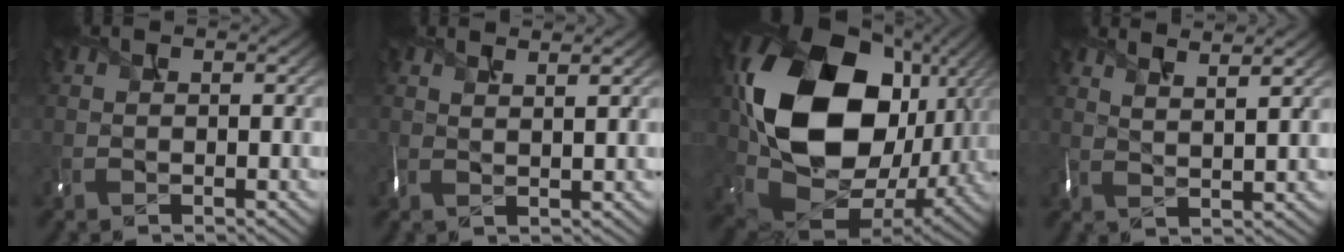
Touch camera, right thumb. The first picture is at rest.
{"total": 2.3, "force": [1.6, 0.5, 1.6], "torque": [-0.024, 0.007, 0.024]}
{"total": 20.5, "force": [4.4, 15.1, 13.2], "torque": [-0.303, -0.035, 0.107]}
{"total": 4.2, "force": [3.2, 0.6, 2.7], "torque": [-0.039, 0.007, 0.051]}